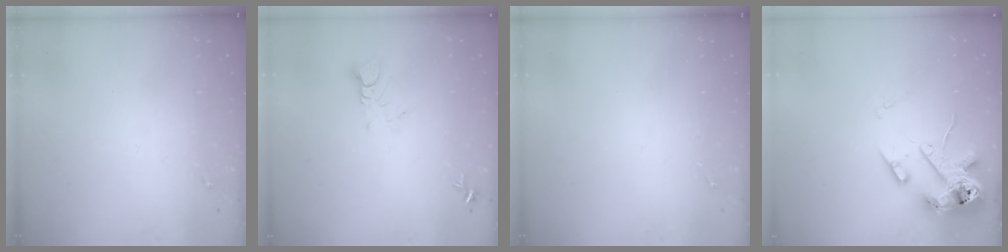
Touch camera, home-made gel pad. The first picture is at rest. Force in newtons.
{"total": 3.8, "press": 3.8, "slide": 0.4}
{"total": 0.0}
{"total": 14.8, "press": 14.7, "slide": 2.3}